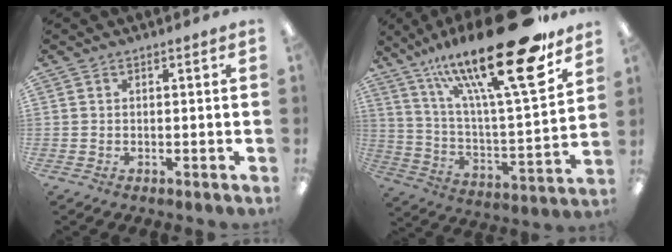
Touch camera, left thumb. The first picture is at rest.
{"total": 27.9, "force": [18.7, 5.7, 20.0], "torque": [-0.331, -0.118, 0.298]}